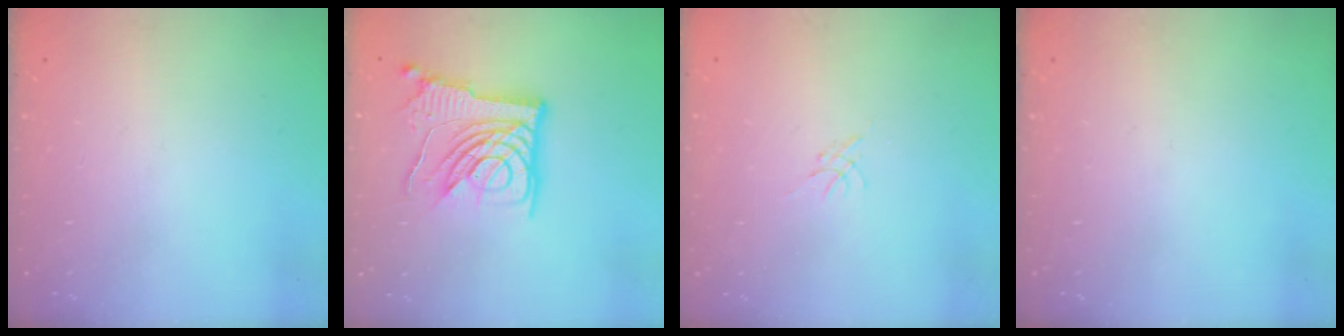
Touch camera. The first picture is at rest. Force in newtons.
{"total": 14.6, "press": 14.5, "slide": 1.5}
{"total": 0.0}
{"total": 0.0}